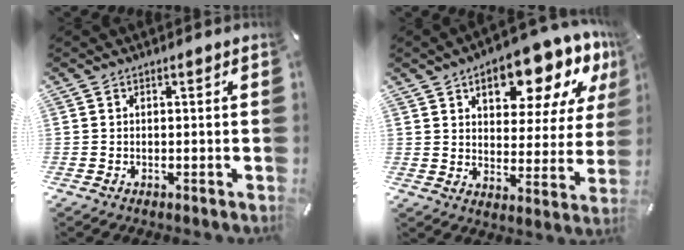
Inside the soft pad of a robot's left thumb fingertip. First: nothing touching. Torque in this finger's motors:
{"motor_torque": [2.58, 2.43, 0.99, 0.19, 0.18]}